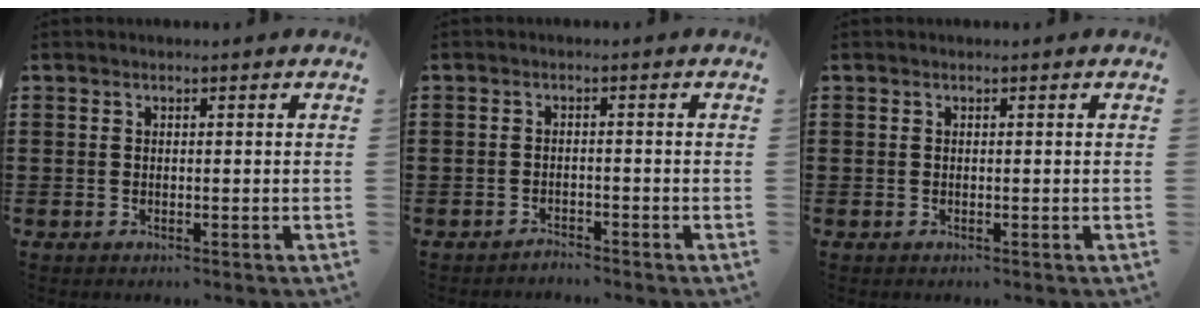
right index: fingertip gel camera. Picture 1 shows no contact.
{"total": 1.6, "force": [-1.6, 0.0, -0.1], "torque": [-0.003, 0.004, -0.035]}
{"total": 0.0}